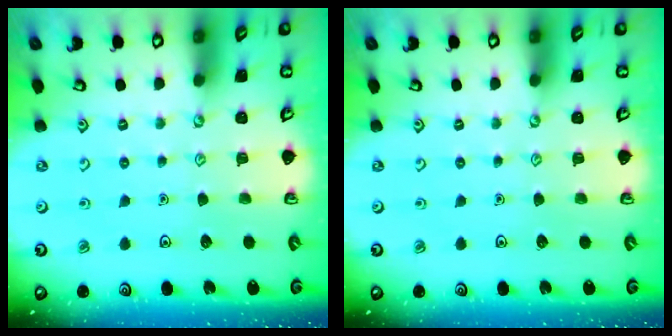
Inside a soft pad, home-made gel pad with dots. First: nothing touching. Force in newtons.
{"total": 0.0}